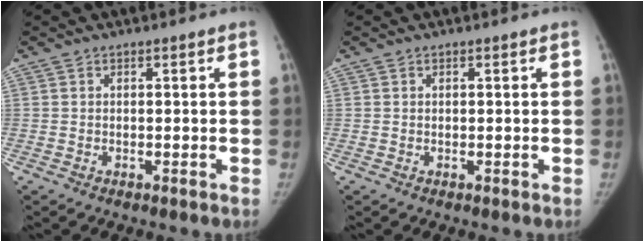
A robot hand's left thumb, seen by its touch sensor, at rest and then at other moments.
{"total": 0.0}